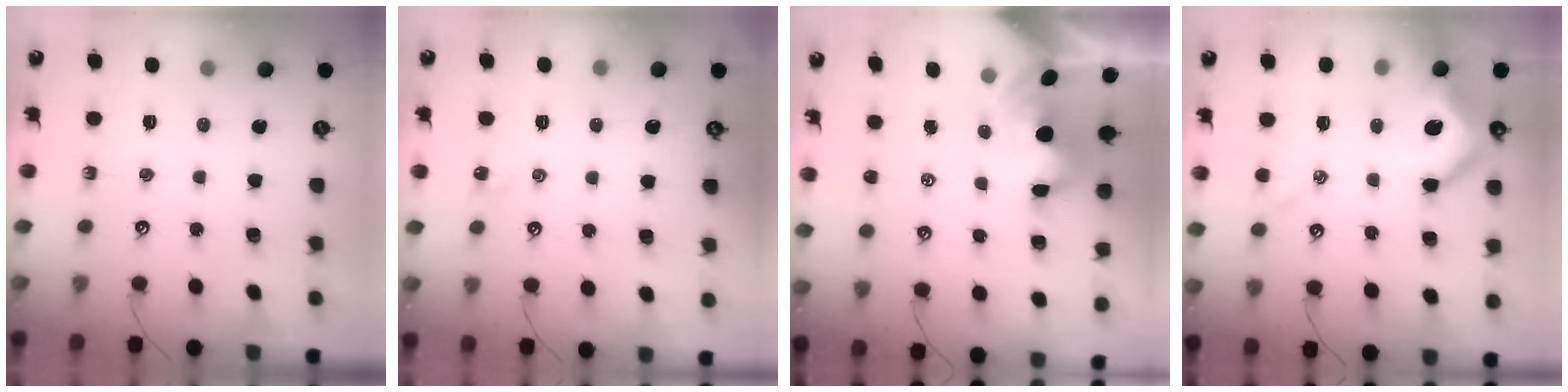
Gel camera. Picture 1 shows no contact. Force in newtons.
{"total": 1.3, "press": 1.2, "slide": 0.4}
{"total": 7.0, "press": 7.0, "slide": 1.1}
{"total": 8.4, "press": 8.2, "slide": 1.6}